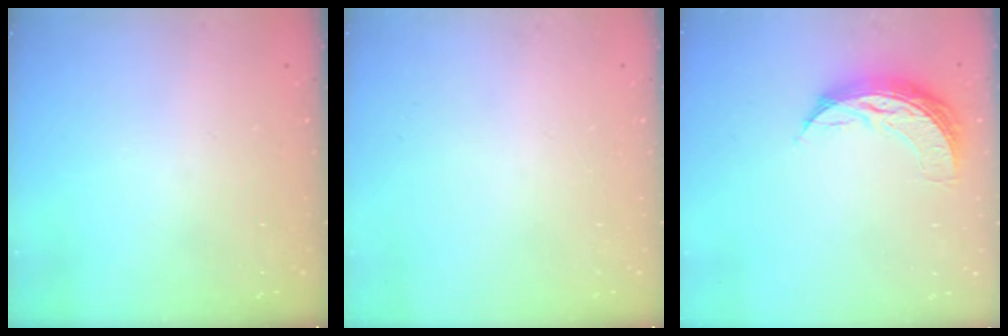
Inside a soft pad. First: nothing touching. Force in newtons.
{"total": 0.0}
{"total": 8.6, "press": 8.5, "slide": 0.5}